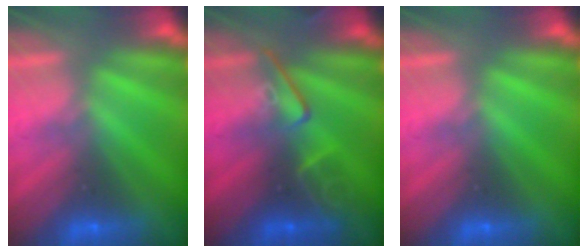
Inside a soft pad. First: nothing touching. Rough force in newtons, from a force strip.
{"total": 2.4}
{"total": 0.0}